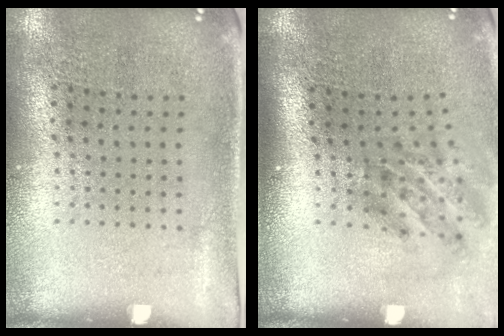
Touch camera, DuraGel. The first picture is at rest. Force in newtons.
{"total": 1.9, "press": 1.2, "slide": 1.5}